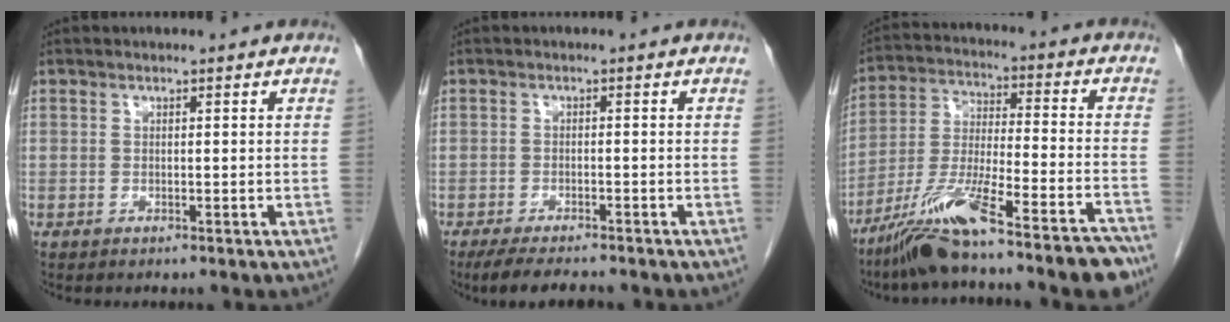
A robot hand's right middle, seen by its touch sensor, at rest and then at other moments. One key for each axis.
{"total": 6.1, "fx": -5.2, "fy": 0.9, "fz": 3.0, "tx": -0.051, "ty": -0.015, "tz": -0.083}
{"total": 18.3, "fx": -14.0, "fy": 1.2, "fz": 11.8, "tx": -0.197, "ty": -0.010, "tz": -0.239}